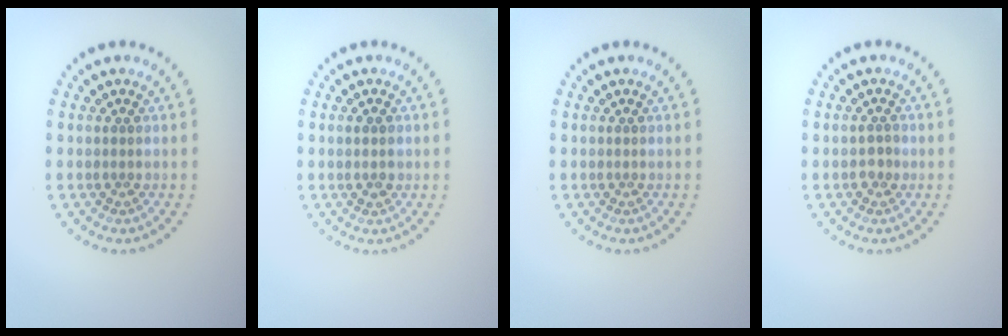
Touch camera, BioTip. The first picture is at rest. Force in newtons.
{"total": 0.9, "press": 0.9, "slide": 0.1}
{"total": 0.0}
{"total": 1.2, "press": 1.1, "slide": 0.4}